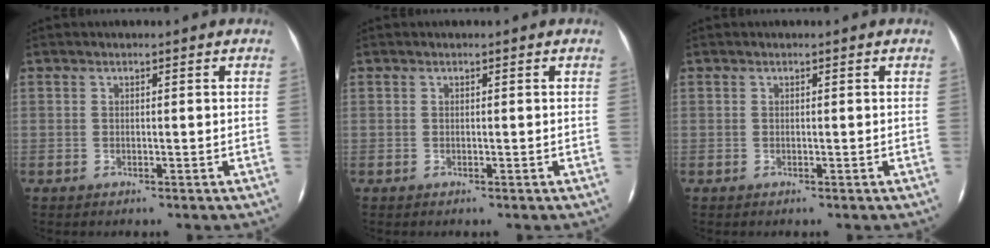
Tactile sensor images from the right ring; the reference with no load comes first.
{"total": 0.0}
{"total": 0.0}